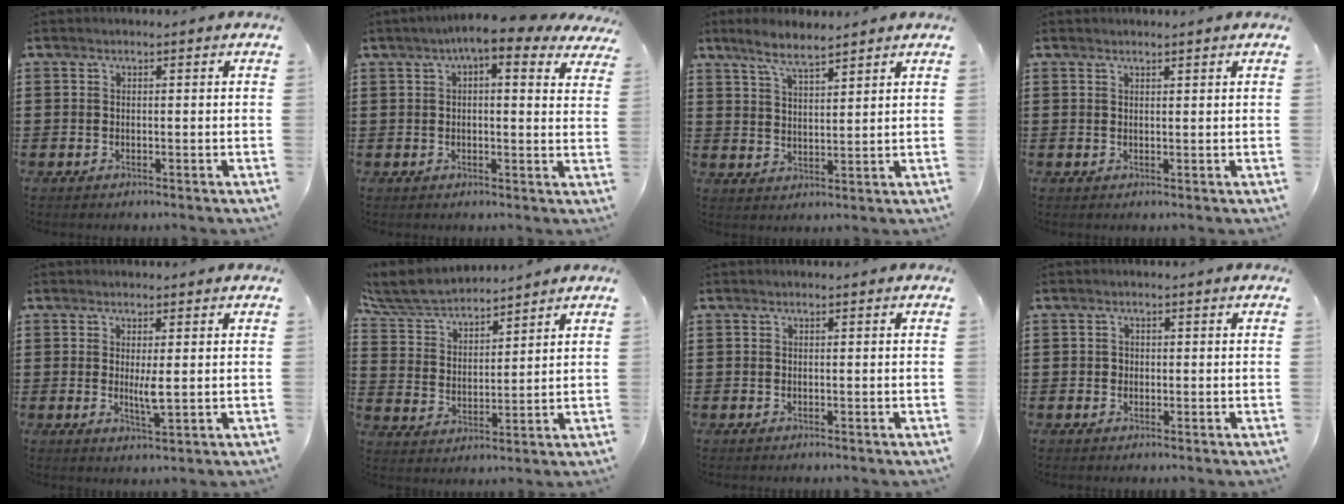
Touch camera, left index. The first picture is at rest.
{"total": 6.0, "force": [3.9, 1.1, 4.4], "torque": [-0.088, -0.004, 0.064]}
{"total": 5.4, "force": [4.5, 0.8, 2.7], "torque": [-0.065, -0.004, 0.083]}
{"total": 0.9, "force": [0.9, 0.1, 0.2], "torque": [-0.005, -0.001, 0.018]}
{"total": 3.3, "force": [0.4, 0.5, 3.2], "torque": [-0.053, -0.008, 0.006]}
{"total": 6.7, "force": [6.2, 1.7, 1.9], "torque": [-0.068, -0.027, 0.111]}
{"total": 0.0}
{"total": 1.0, "force": [0.1, 0.9, 0.2], "torque": [-0.007, 0.005, 0.002]}